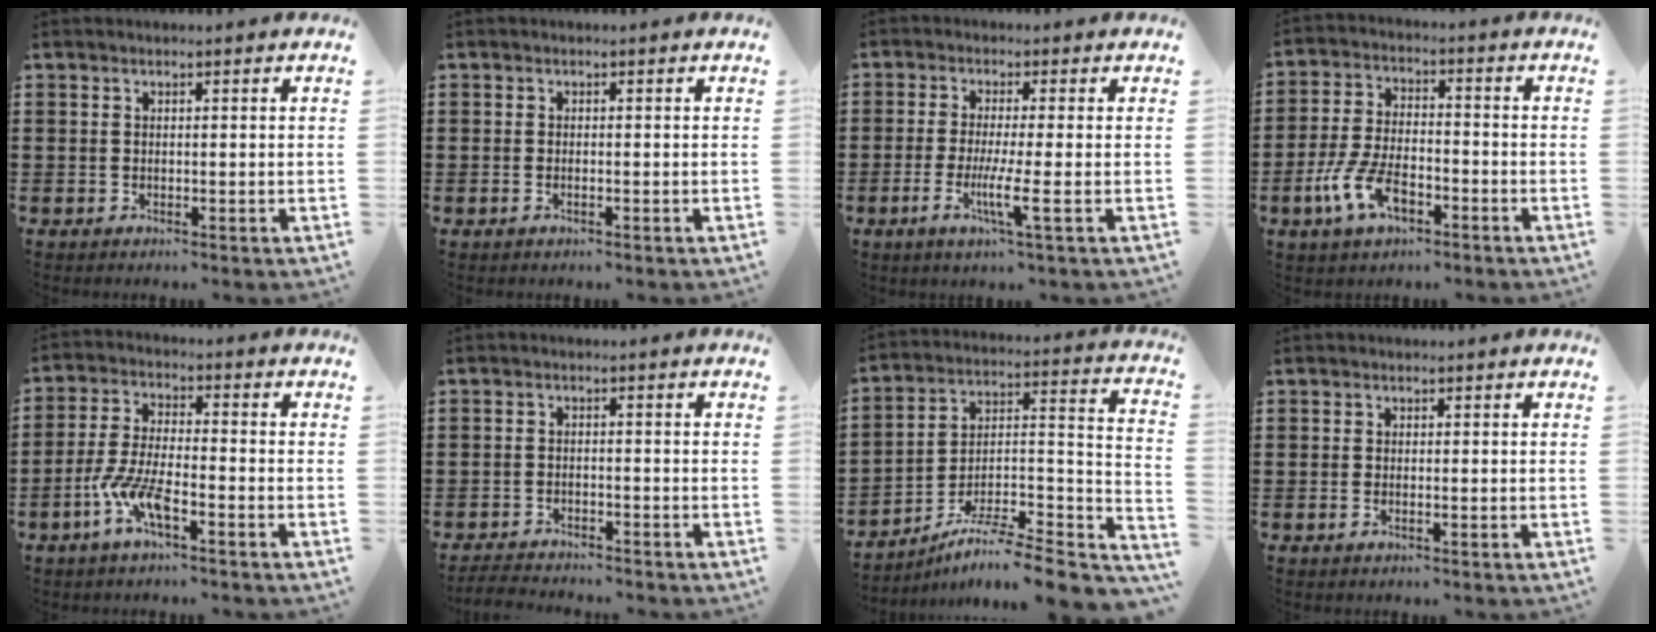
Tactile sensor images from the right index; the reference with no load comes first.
{"total": 0.6, "force": [-0.4, 0.1, 0.4], "torque": [-0.010, -0.003, -0.006]}
{"total": 5.7, "force": [-1.7, 0.2, 5.5], "torque": [-0.108, -0.016, -0.033]}
{"total": 8.2, "force": [-4.1, 3.6, 6.2], "torque": [-0.154, -0.008, -0.082]}
{"total": 7.5, "force": [-4.2, 1.6, 6.0], "torque": [-0.154, -0.016, -0.086]}
{"total": 2.6, "force": [-2.6, 0.1, 0.0], "torque": [-0.006, -0.002, -0.054]}
{"total": 7.9, "force": [-6.5, 0.9, 4.5], "torque": [-0.070, -0.002, -0.128]}
{"total": 0.6, "force": [-0.2, 0.1, 0.5], "torque": [-0.011, -0.004, -0.004]}